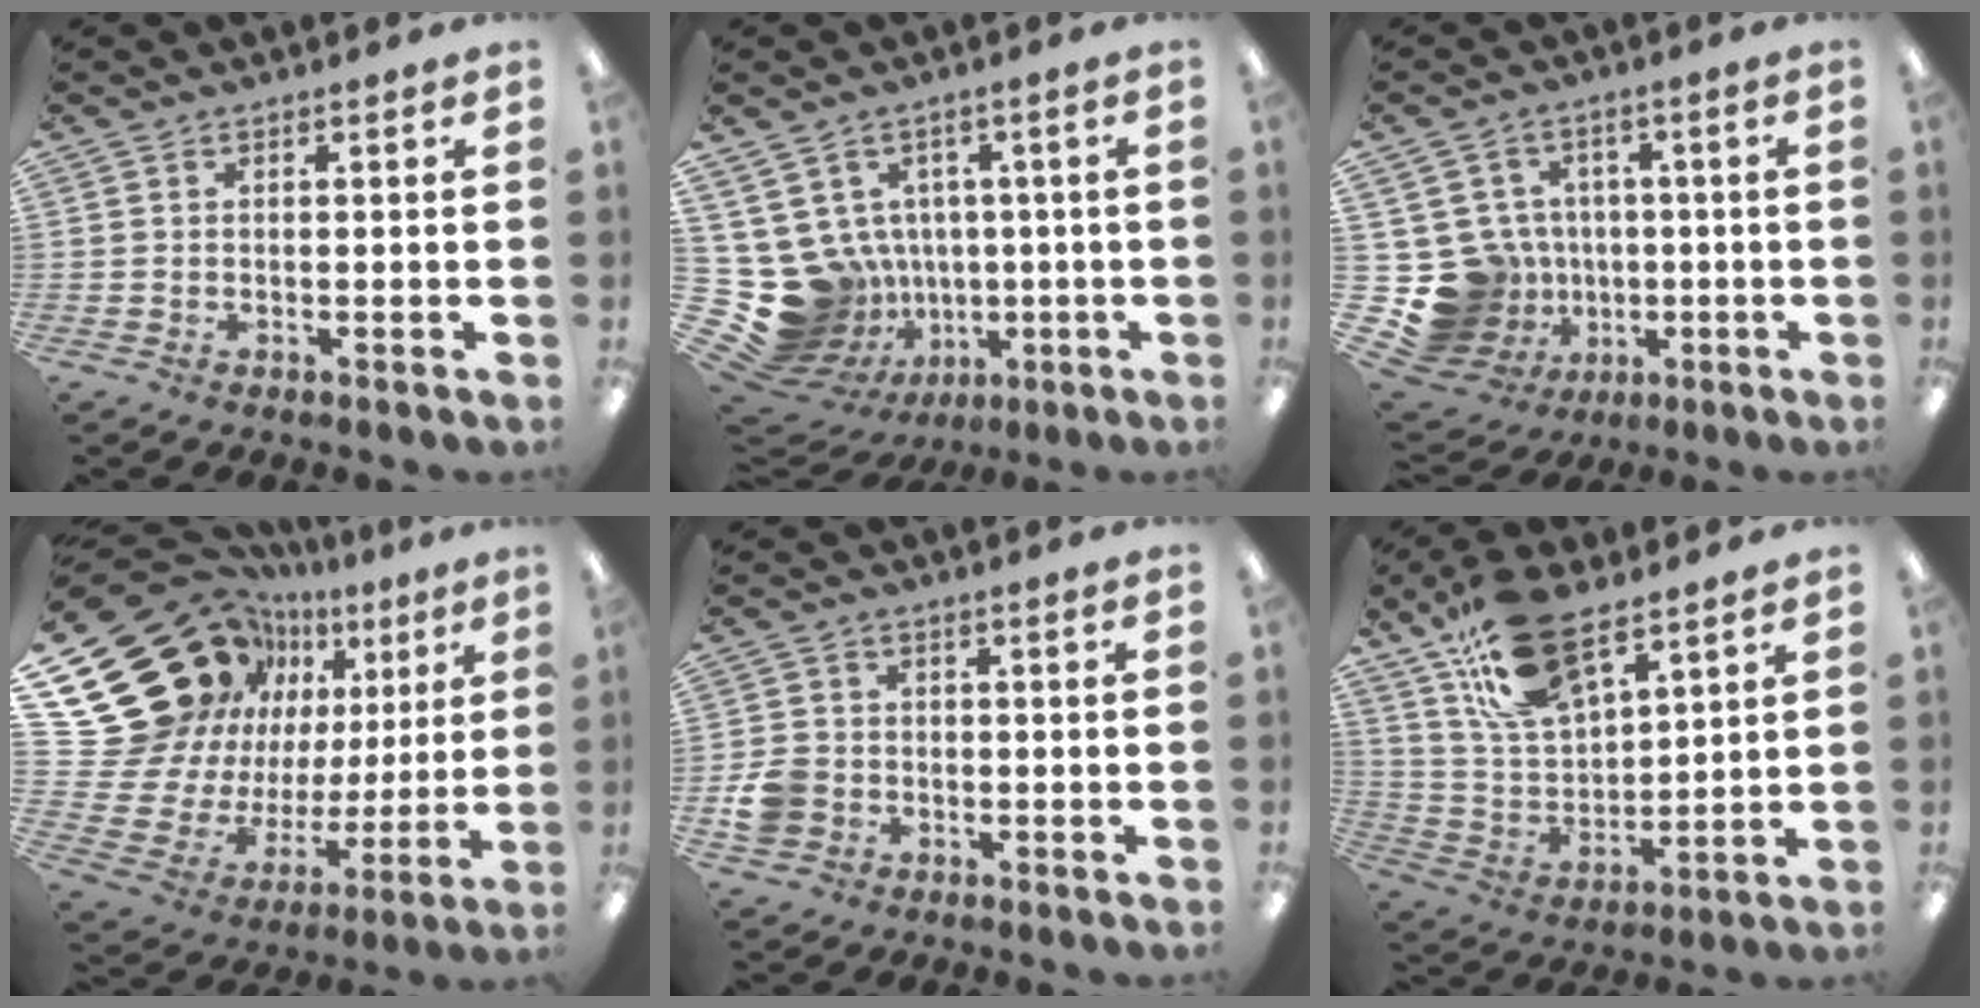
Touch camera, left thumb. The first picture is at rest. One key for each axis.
{"total": 14.8, "fx": -0.8, "fy": 13.8, "fz": 5.4, "tx": -0.141, "ty": -0.023, "tz": 0.016}
{"total": 14.0, "fx": -1.9, "fy": 13.2, "fz": 4.2, "tx": -0.112, "ty": 0.007, "tz": -0.007}
{"total": 27.2, "fx": 12.7, "fy": 20.4, "fz": 12.8, "tx": -0.252, "ty": -0.098, "tz": 0.278}
{"total": 5.8, "fx": -1.8, "fy": 4.9, "fz": 2.6, "tx": -0.047, "ty": 0.010, "tz": -0.032}
{"total": 18.1, "fx": 12.0, "fy": 8.5, "fz": 10.5, "tx": -0.207, "ty": -0.045, "tz": 0.217}